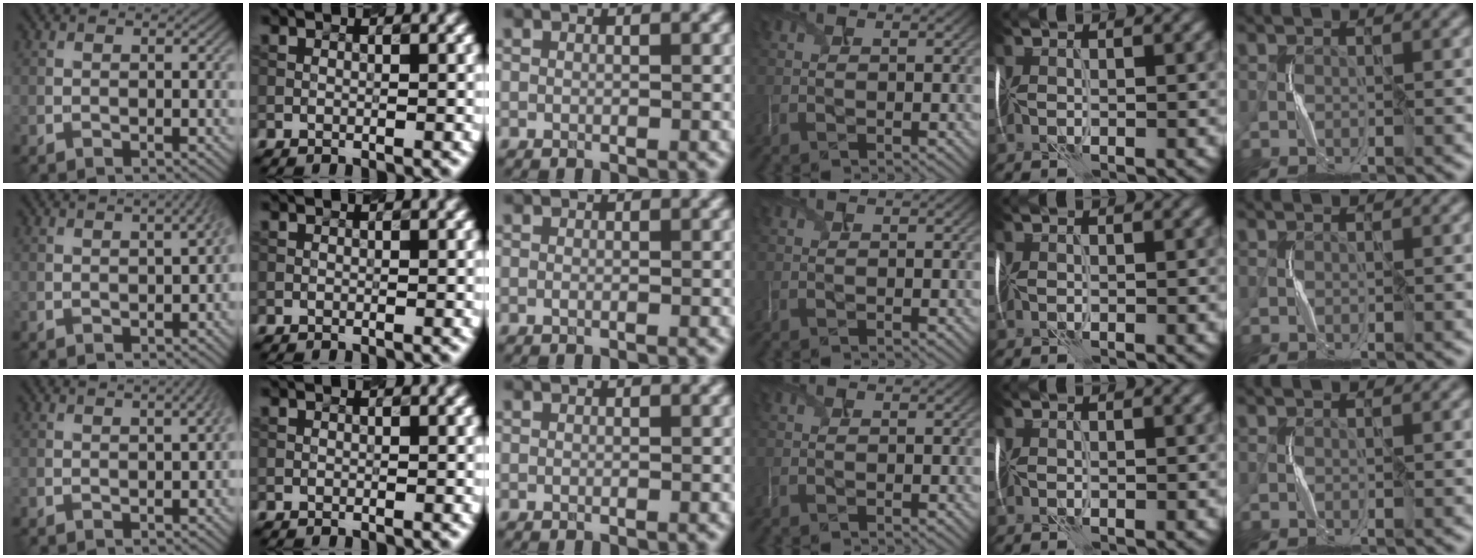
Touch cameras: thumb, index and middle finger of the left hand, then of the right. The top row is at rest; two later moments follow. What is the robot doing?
{"motion": "shake", "object": "plastic piggy bank"}